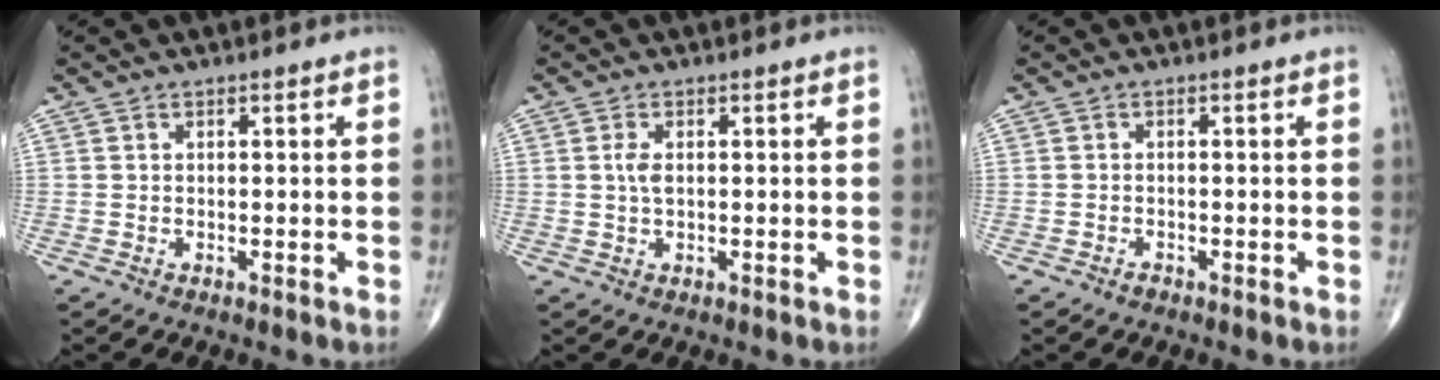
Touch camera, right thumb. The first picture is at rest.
{"total": 2.2, "force": [0.3, 1.0, 1.9], "torque": [-0.041, 0.001, 0.007]}
{"total": 0.8, "force": [-0.6, 0.4, 0.2], "torque": [-0.002, 0.002, -0.014]}